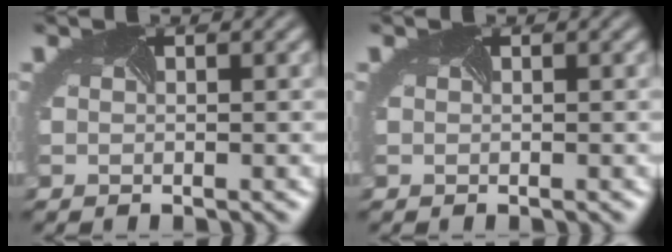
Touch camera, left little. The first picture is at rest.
{"total": 0.0}